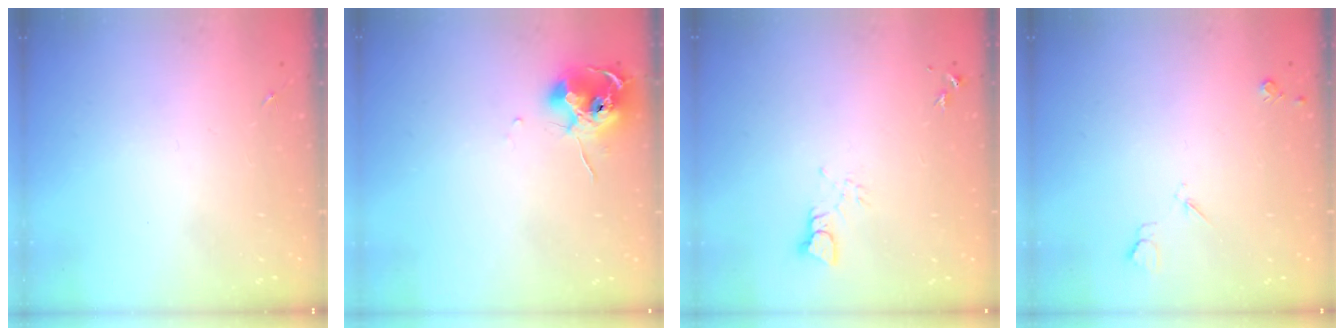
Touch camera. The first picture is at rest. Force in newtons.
{"total": 10.3, "press": 10.3, "slide": 0.9}
{"total": 3.2, "press": 3.1, "slide": 0.4}
{"total": 4.1, "press": 4.0, "slide": 0.7}